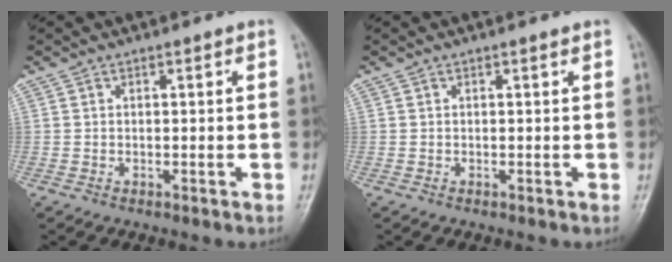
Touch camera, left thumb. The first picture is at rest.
{"total": 0.0}